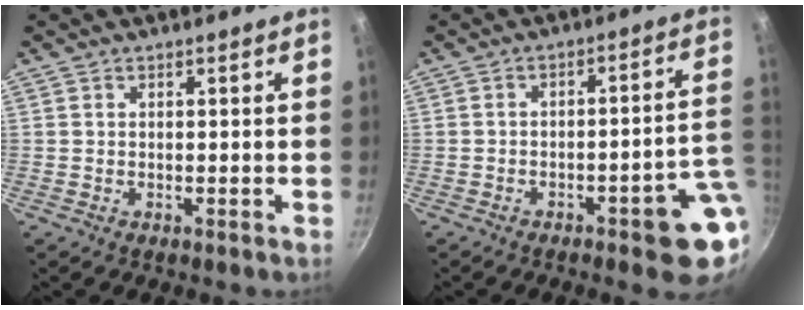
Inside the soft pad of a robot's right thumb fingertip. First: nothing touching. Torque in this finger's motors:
{"motor_torque": [2.77, 1.71, 1.83, -0.94, 0.39]}